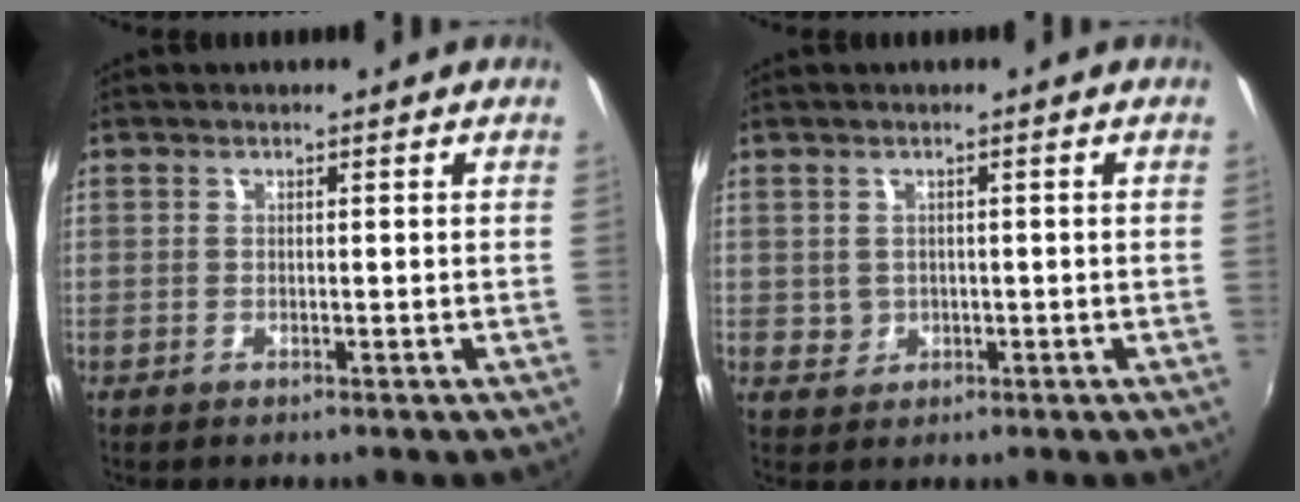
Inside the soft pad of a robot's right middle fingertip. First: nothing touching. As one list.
[{"total": 2.3, "force": [0.1, 2.2, 0.4], "torque": [-0.002, 0.002, 0.003]}]